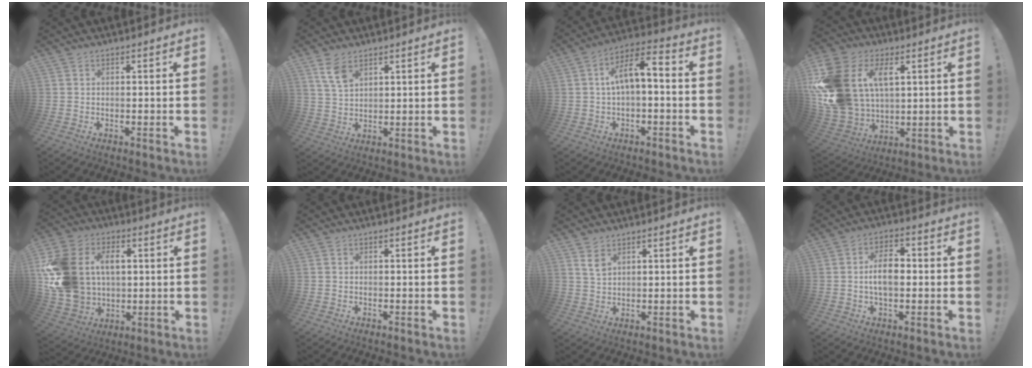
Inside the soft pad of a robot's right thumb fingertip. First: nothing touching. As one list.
[{"total": 7.2, "force": [4.3, 4.0, 4.1], "torque": [-0.068, -0.018, 0.082]}, {"total": 9.1, "force": [0.4, 3.7, 8.3], "torque": [-0.151, 0.012, 0.008]}, {"total": 20.6, "force": [6.8, 14.5, 12.9], "torque": [-0.276, -0.024, 0.129]}, {"total": 20.3, "force": [3.8, 15.5, 12.6], "torque": [-0.243, -0.005, 0.075]}, {"total": 0.8, "force": [-0.3, 0.8, -0.1], "torque": [0.001, 0.003, -0.006]}, {"total": 4.3, "force": [2.7, 2.7, 1.9], "torque": [-0.022, -0.014, 0.048]}, {"total": 8.5, "force": [-0.3, 4.8, 7.0], "torque": [-0.115, 0.005, -0.010]}]